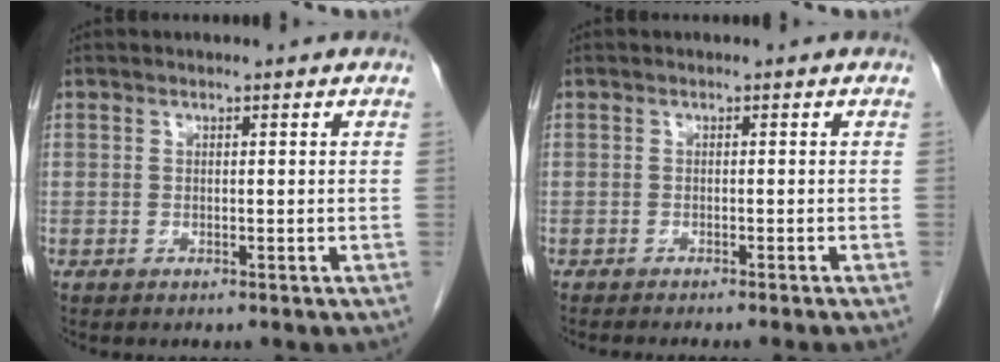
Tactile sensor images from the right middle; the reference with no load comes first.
{"total": 5.4, "force": [-4.8, -0.6, 2.5], "torque": [-0.013, -0.007, -0.067]}